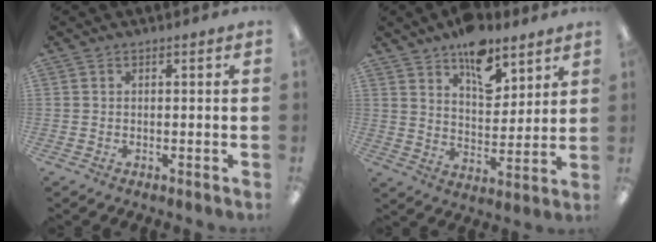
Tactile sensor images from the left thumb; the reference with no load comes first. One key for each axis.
{"total": 12.1, "fx": 8.5, "fy": 6.0, "fz": 6.2, "tx": -0.074, "ty": -0.051, "tz": 0.149}